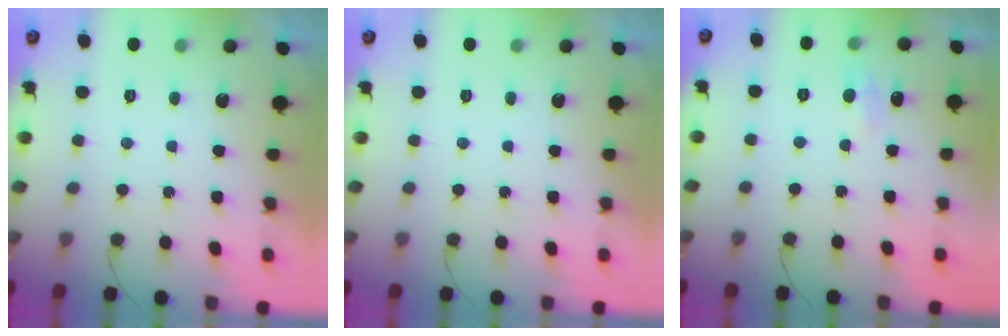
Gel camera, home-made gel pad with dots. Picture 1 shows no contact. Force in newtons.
{"total": 0.0}
{"total": 5.9, "press": 5.9, "slide": 0.7}